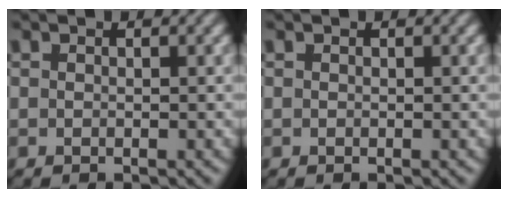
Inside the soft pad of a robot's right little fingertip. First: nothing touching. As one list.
[{"total": 0.0}]